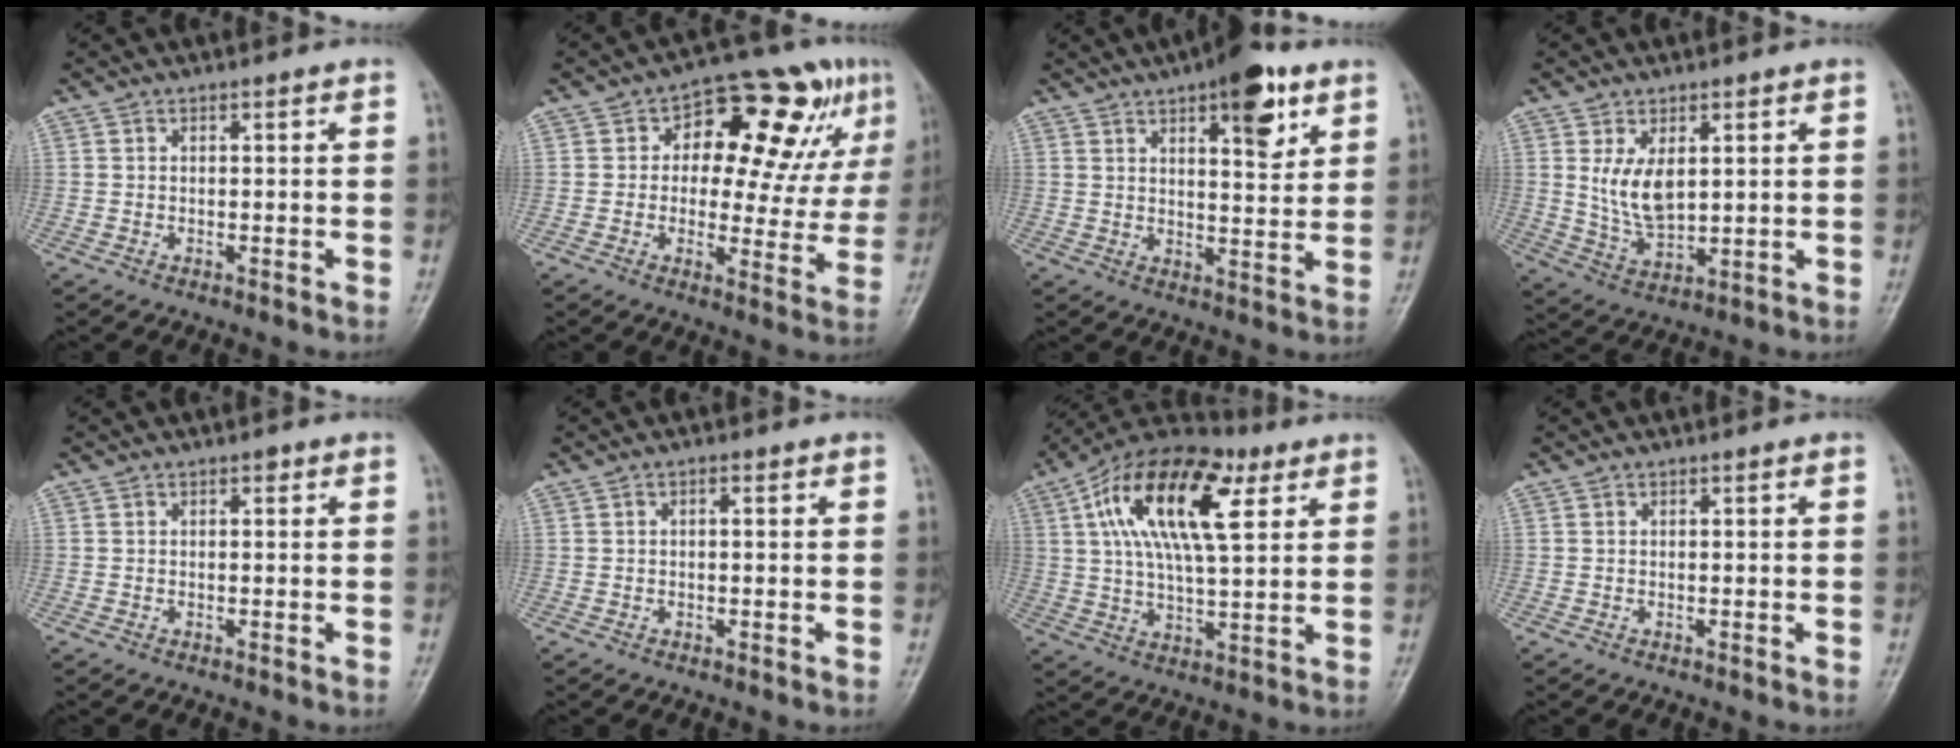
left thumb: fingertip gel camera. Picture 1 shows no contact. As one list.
[{"total": 18.2, "force": [6.7, 9.2, 14.1], "torque": [-0.133, 0.006, 0.087]}, {"total": 11.4, "force": [6.2, 4.2, 8.6], "torque": [-0.094, -0.027, 0.084]}, {"total": 7.7, "force": [2.1, 4.3, 6.0], "torque": [-0.098, -0.018, 0.052]}, {"total": 0.7, "force": [0.3, 0.4, 0.4], "torque": [0.000, 0.001, 0.001]}, {"total": 0.8, "force": [0.1, 0.4, 0.7], "torque": [-0.011, 0.002, 0.000]}, {"total": 20.5, "force": [7.4, 8.9, 17.0], "torque": [-0.286, 0.005, 0.119]}, {"total": 0.0}]